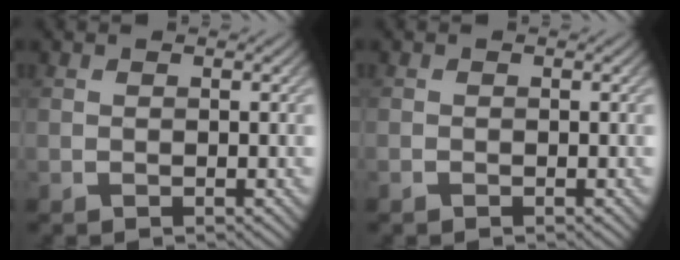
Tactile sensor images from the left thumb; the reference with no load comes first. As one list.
[{"total": 0.0}]